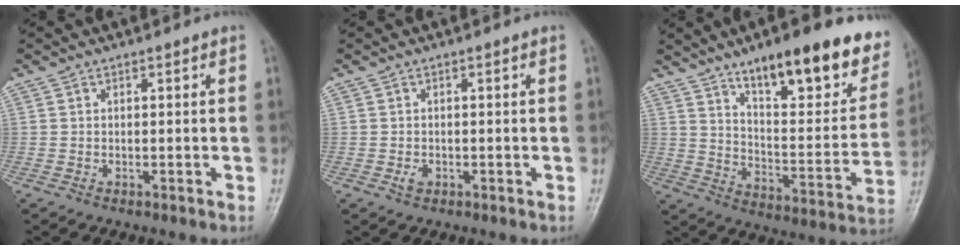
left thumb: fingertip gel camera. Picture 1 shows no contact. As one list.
[{"total": 1.5, "force": [-0.4, 1.0, 1.0], "torque": [-0.016, 0.008, -0.005]}, {"total": 23.7, "force": [14.9, 7.7, 16.8], "torque": [-0.184, -0.058, 0.224]}]